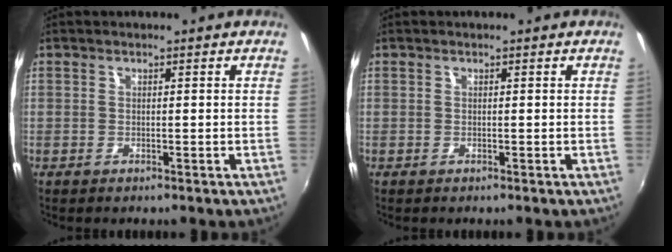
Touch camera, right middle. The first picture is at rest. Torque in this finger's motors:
{"motor_torque": [0.00, 0.00, 0.00, 0.00]}